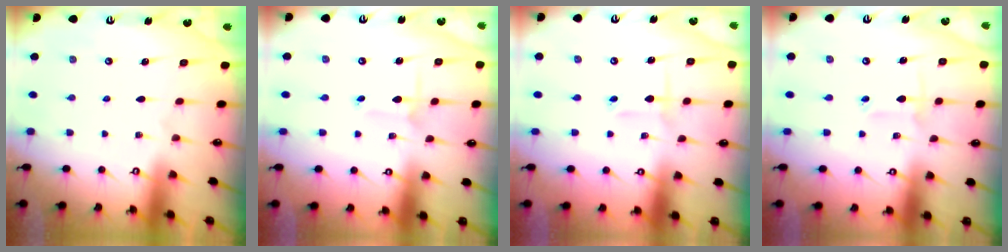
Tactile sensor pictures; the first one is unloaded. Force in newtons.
{"total": 2.0, "press": 2.0, "slide": 0.3}
{"total": 2.1, "press": 2.0, "slide": 0.5}
{"total": 2.5, "press": 2.3, "slide": 0.8}